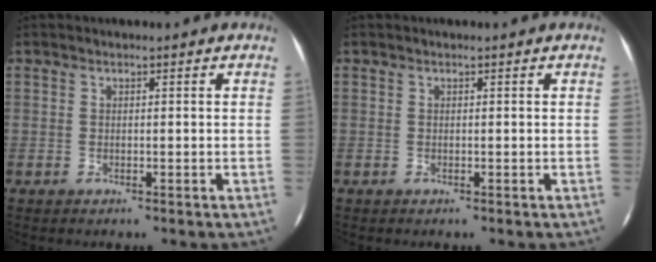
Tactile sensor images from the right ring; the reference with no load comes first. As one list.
[{"total": 0.0}]